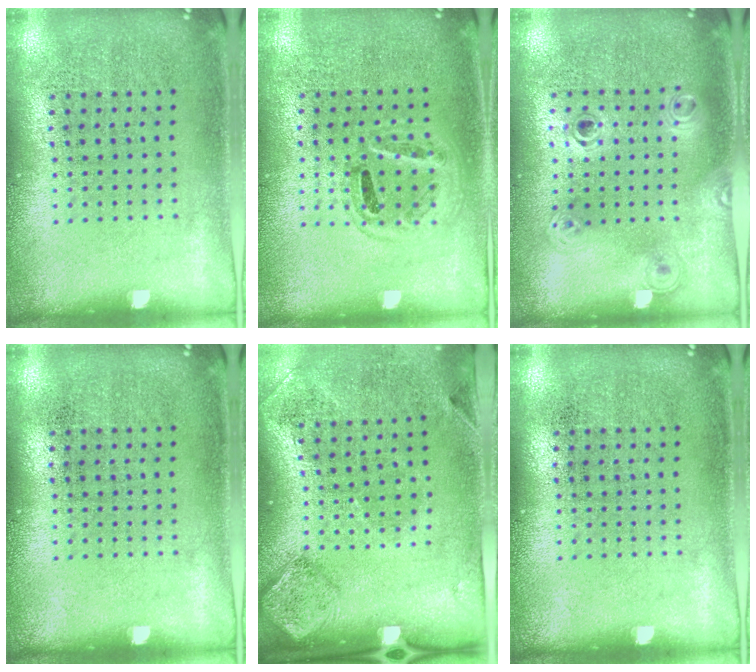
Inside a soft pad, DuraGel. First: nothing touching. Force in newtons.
{"total": 0.9, "press": 0.9, "slide": 0.3}
{"total": 1.2, "press": 1.0, "slide": 0.6}
{"total": 0.0}
{"total": 2.0, "press": 1.1, "slide": 1.7}
{"total": 0.0}